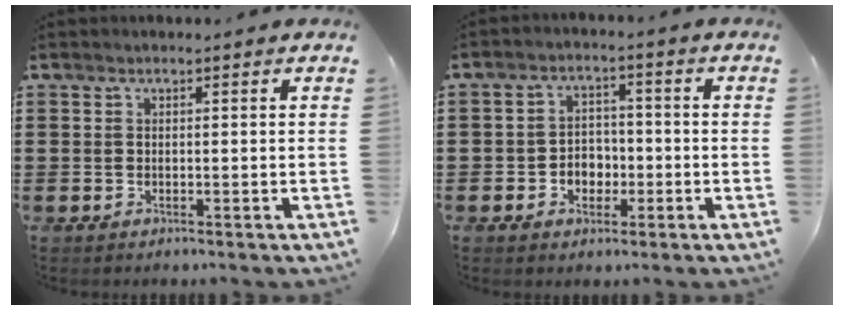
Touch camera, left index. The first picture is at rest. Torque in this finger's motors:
{"motor_torque": [0.24, 0.09, 0.30, 0.07]}